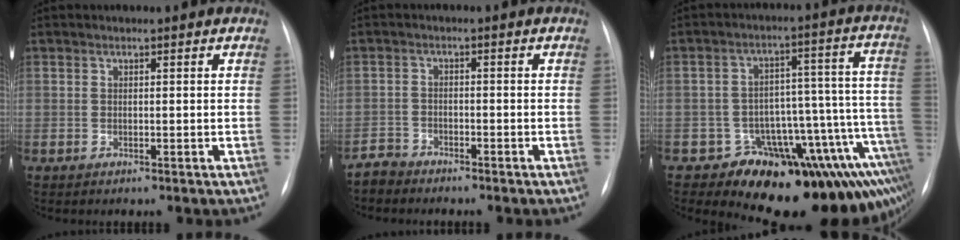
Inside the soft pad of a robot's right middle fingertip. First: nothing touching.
{"total": 2.4, "force": [-2.2, 0.7, -0.7], "torque": [0.017, -0.003, -0.044]}
{"total": 16.4, "force": [-12.1, 5.5, 9.7], "torque": [-0.011, 0.084, -0.146]}